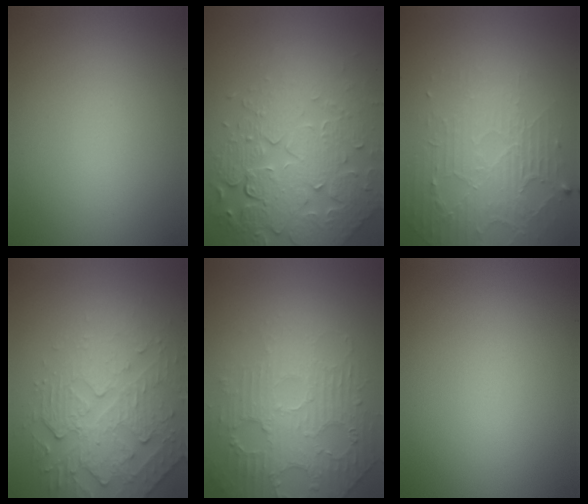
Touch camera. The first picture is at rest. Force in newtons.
{"total": 8.1, "press": 5.8, "slide": 5.7}
{"total": 4.7, "press": 3.3, "slide": 3.3}
{"total": 4.4, "press": 4.1, "slide": 1.7}
{"total": 5.0, "press": 3.7, "slide": 3.3}
{"total": 0.0}